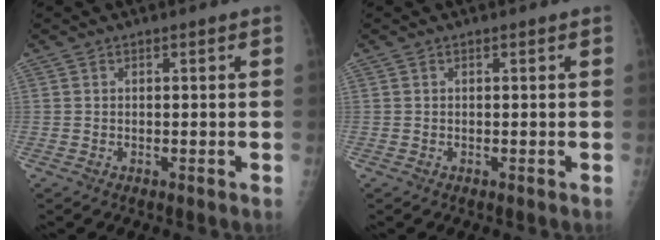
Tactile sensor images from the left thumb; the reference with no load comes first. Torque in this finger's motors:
{"motor_torque": [-0.01, 0.01, 0.00, 0.00, 0.00]}